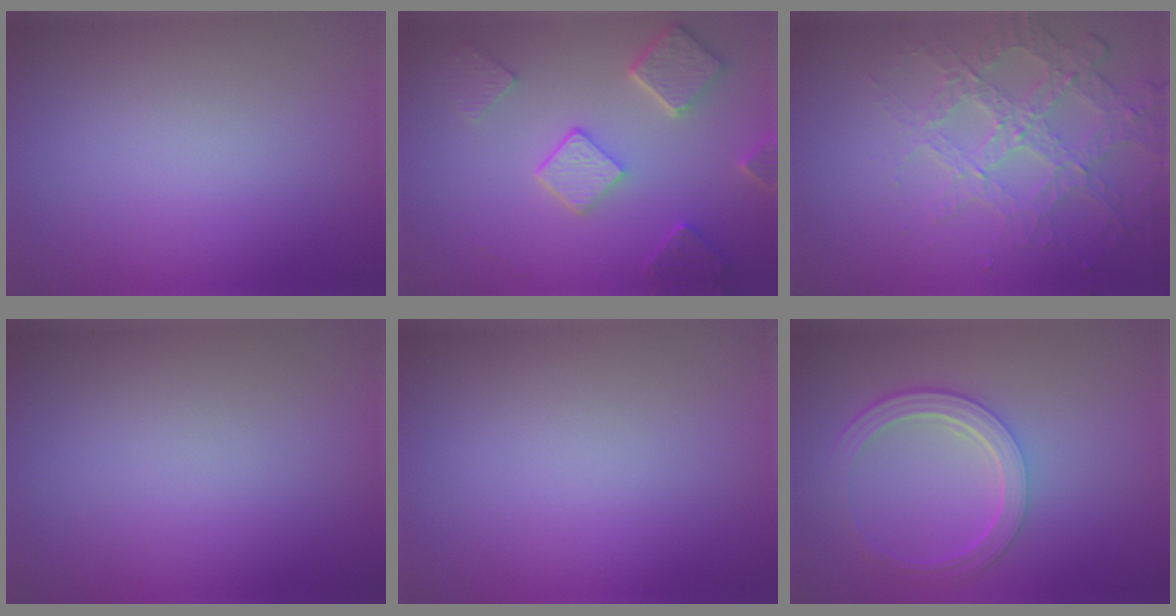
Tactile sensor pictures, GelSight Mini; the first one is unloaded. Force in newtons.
{"total": 5.2, "press": 4.0, "slide": 3.2}
{"total": 3.7, "press": 3.6, "slide": 0.7}
{"total": 0.0}
{"total": 0.0}
{"total": 4.7, "press": 3.6, "slide": 3.0}